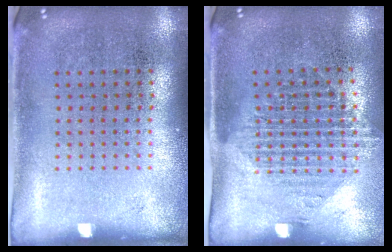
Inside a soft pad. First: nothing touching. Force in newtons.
{"total": 1.5, "press": 1.2, "slide": 0.9}